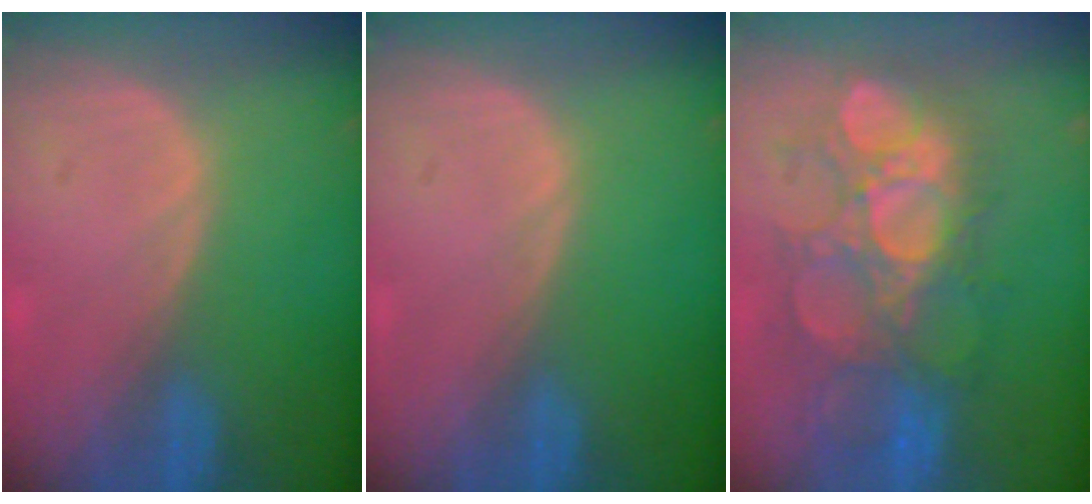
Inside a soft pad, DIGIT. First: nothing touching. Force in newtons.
{"total": 0.0}
{"total": 10.4, "press": 10.3, "slide": 1.6}